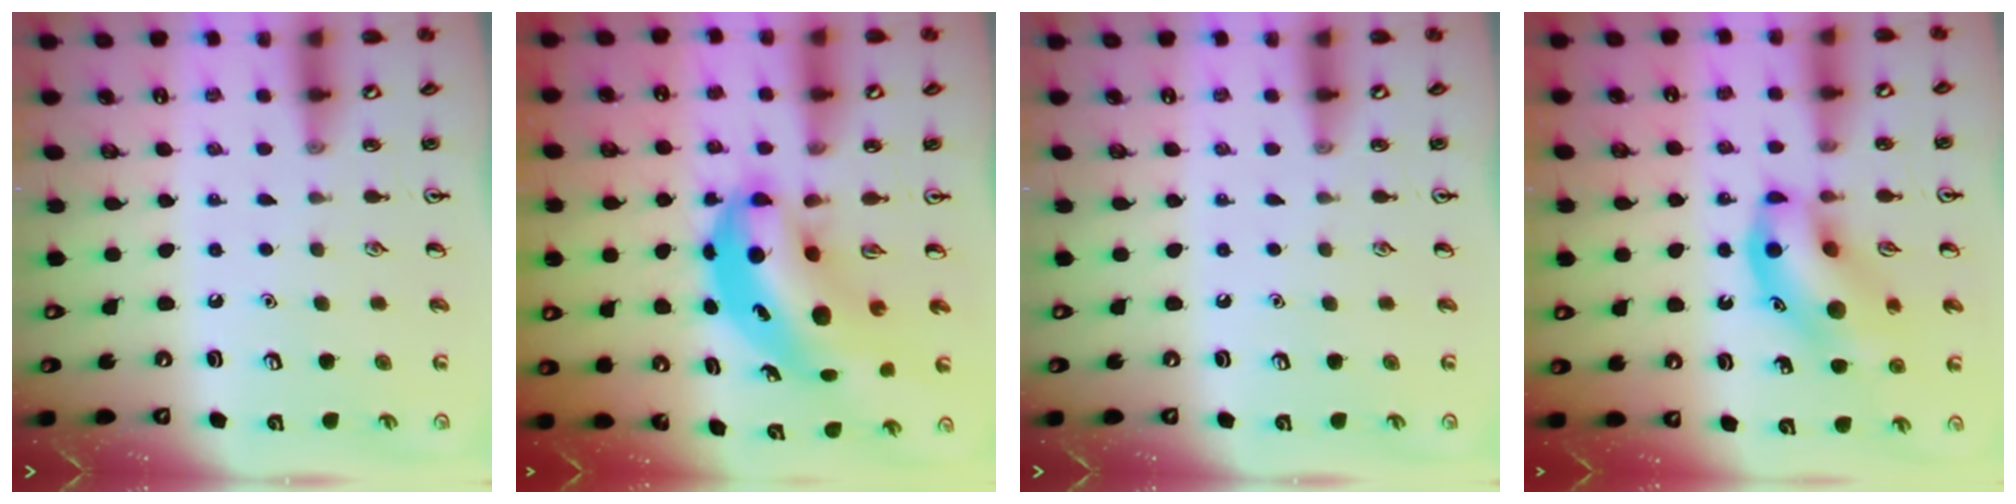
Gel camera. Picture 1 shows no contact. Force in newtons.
{"total": 8.2, "press": 8.0, "slide": 1.7}
{"total": 0.0}
{"total": 13.6, "press": 13.3, "slide": 3.1}